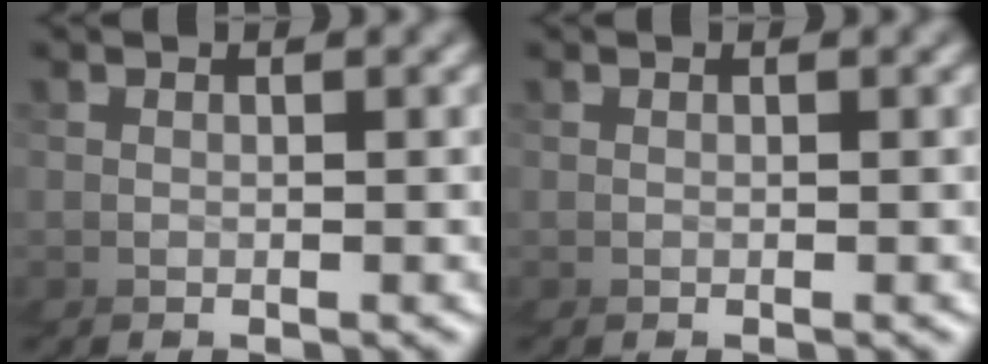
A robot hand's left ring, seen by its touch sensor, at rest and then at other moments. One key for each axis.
{"total": 0.0}